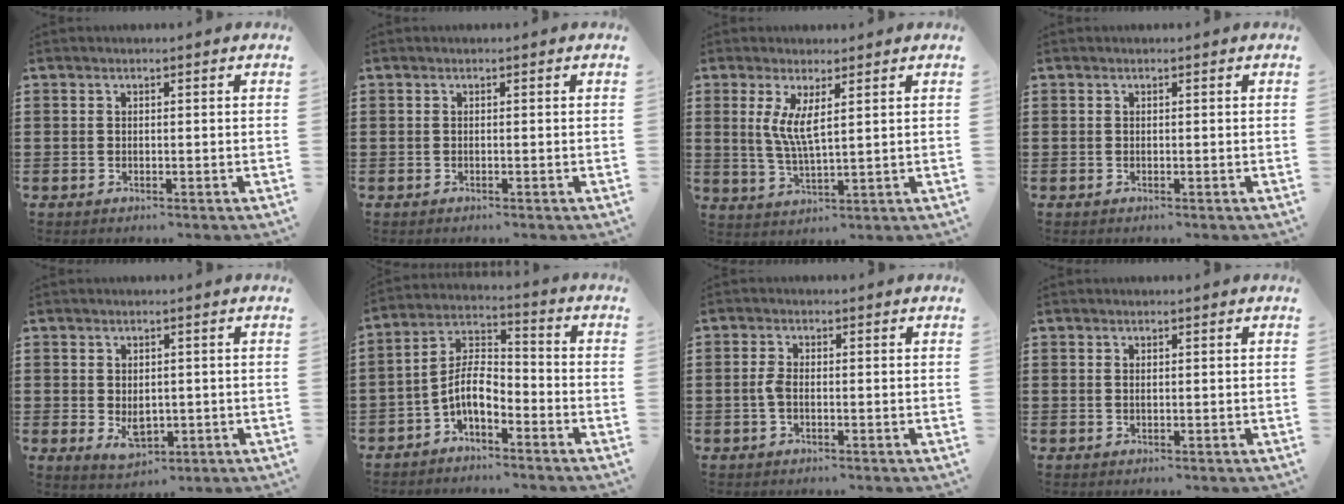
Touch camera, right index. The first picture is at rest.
{"total": 0.0}
{"total": 5.1, "force": [1.8, 1.1, 4.6], "torque": [-0.097, -0.002, 0.031]}
{"total": 0.0}
{"total": 3.0, "force": [-0.2, 2.1, 2.2], "torque": [-0.025, -0.003, -0.007]}
{"total": 6.4, "force": [-3.4, 2.8, 4.7], "torque": [-0.113, -0.002, -0.072]}
{"total": 2.4, "force": [-0.5, 1.0, 2.1], "torque": [-0.056, -0.003, -0.015]}
{"total": 0.5, "force": [0.2, 0.2, 0.4], "torque": [-0.009, 0.000, 0.003]}